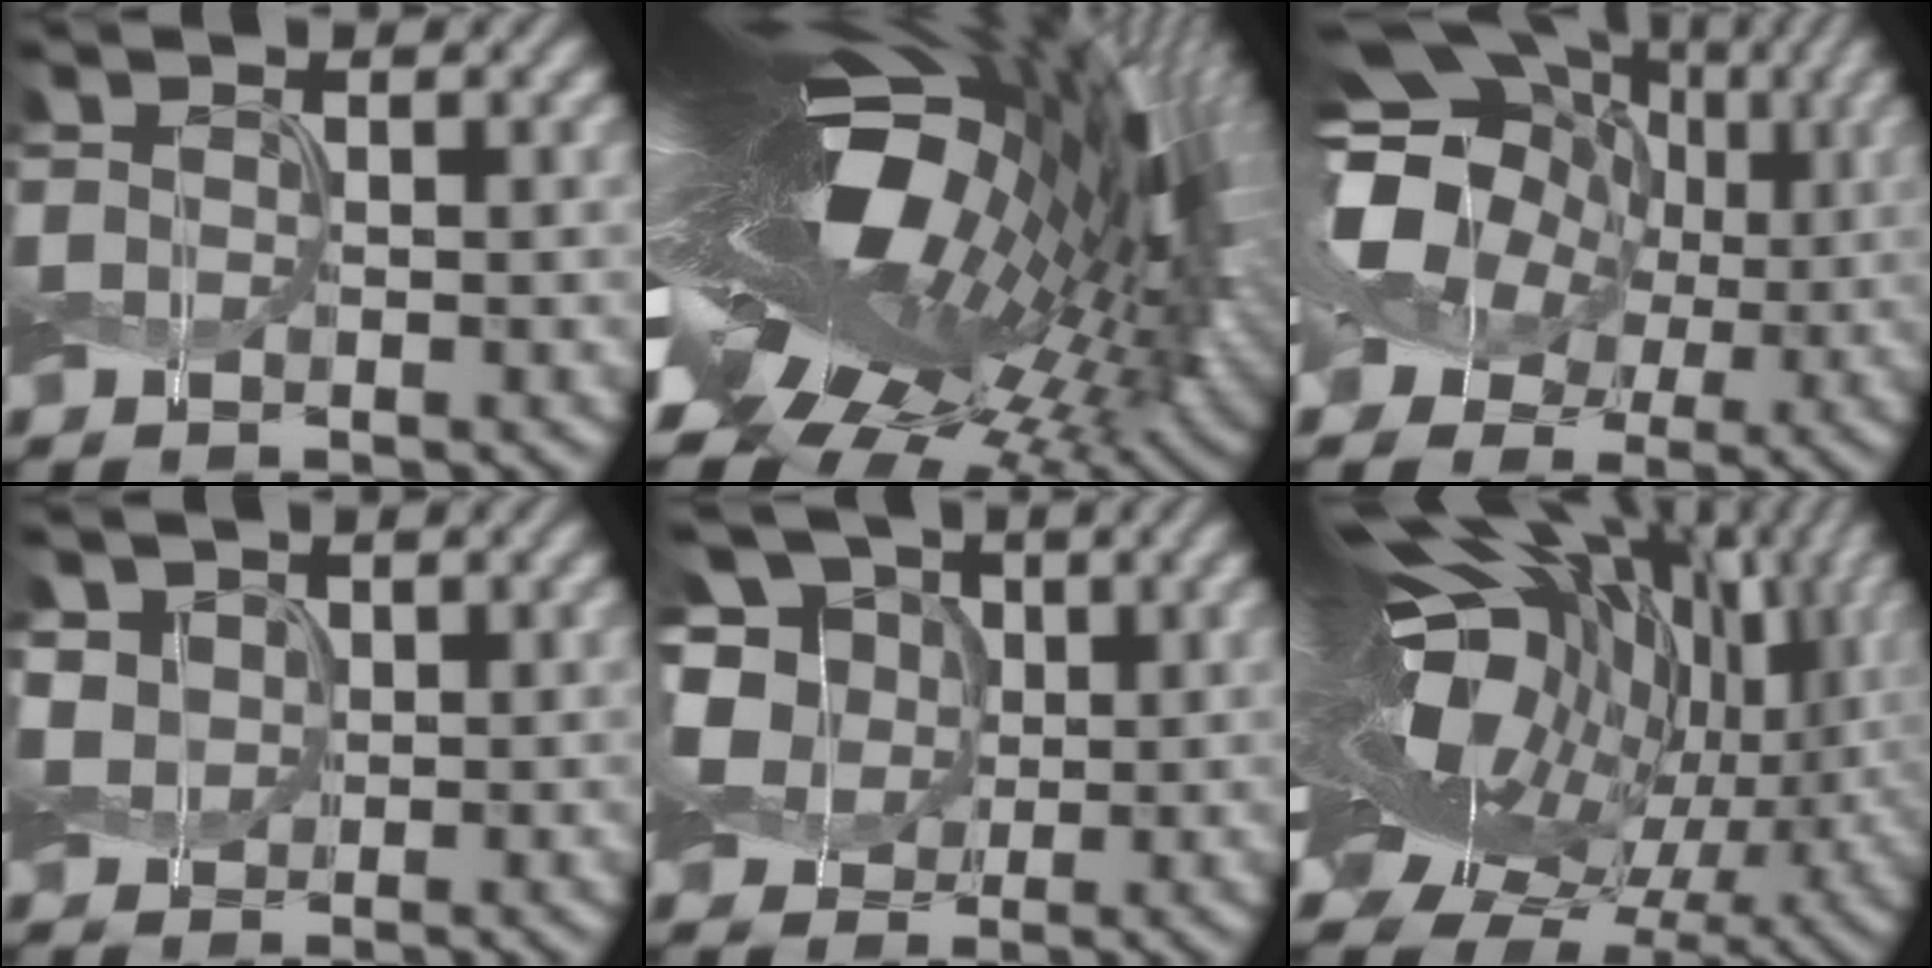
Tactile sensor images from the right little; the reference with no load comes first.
{"total": 21.7, "force": [0.2, 10.3, 19.1], "torque": [-0.322, -0.022, -0.024]}
{"total": 15.7, "force": [2.5, 12.3, 9.4], "torque": [-0.185, 0.028, 0.022]}
{"total": 2.4, "force": [0.8, 2.0, 1.1], "torque": [-0.029, 0.004, 0.006]}
{"total": 8.1, "force": [0.9, 6.9, 4.2], "torque": [-0.105, 0.030, -0.002]}
{"total": 20.2, "force": [2.3, 12.5, 15.7], "torque": [-0.265, -0.008, 0.050]}